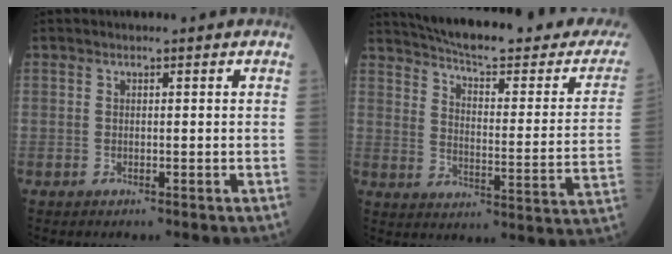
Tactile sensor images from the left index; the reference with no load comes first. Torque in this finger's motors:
{"motor_torque": [0.93, -1.21, 0.13, 0.08]}